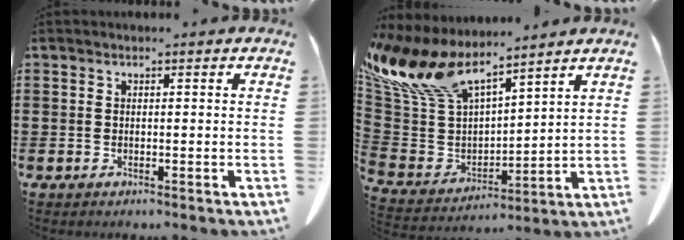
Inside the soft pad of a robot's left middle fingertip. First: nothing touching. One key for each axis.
{"total": 11.9, "fx": 9.5, "fy": 4.4, "fz": 5.6, "tx": -0.155, "ty": -0.054, "tz": 0.173}